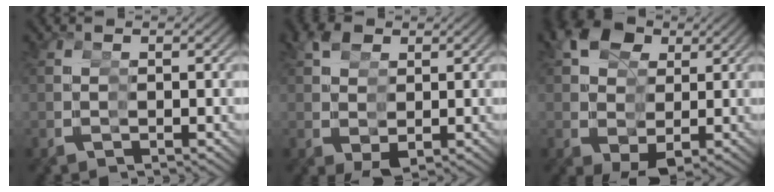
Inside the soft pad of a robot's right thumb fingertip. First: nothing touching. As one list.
[{"total": 3.5, "force": [0.8, 2.9, 1.8], "torque": [-0.024, -0.018, 0.022]}, {"total": 9.2, "force": [1.4, 7.3, 5.5], "torque": [-0.095, -0.034, 0.034]}]